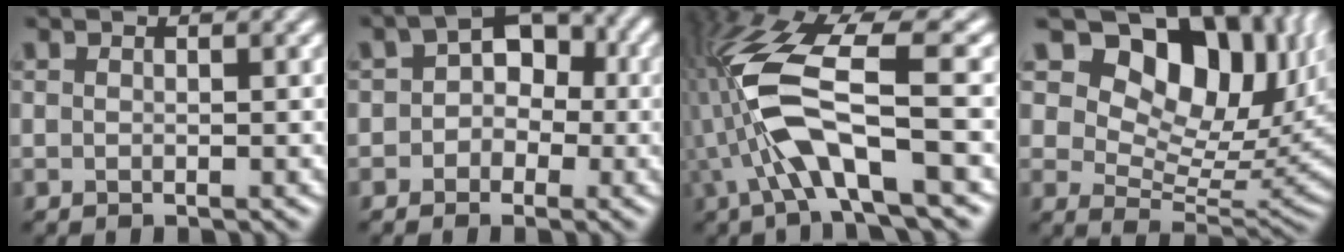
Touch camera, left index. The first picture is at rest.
{"total": 3.7, "force": [-0.2, 2.9, 2.4], "torque": [-0.024, 0.016, -0.005]}
{"total": 9.1, "force": [-2.2, 2.3, 8.6], "torque": [-0.186, 0.017, -0.036]}
{"total": 13.3, "force": [6.8, 7.7, 8.5], "torque": [-0.129, 0.013, 0.116]}